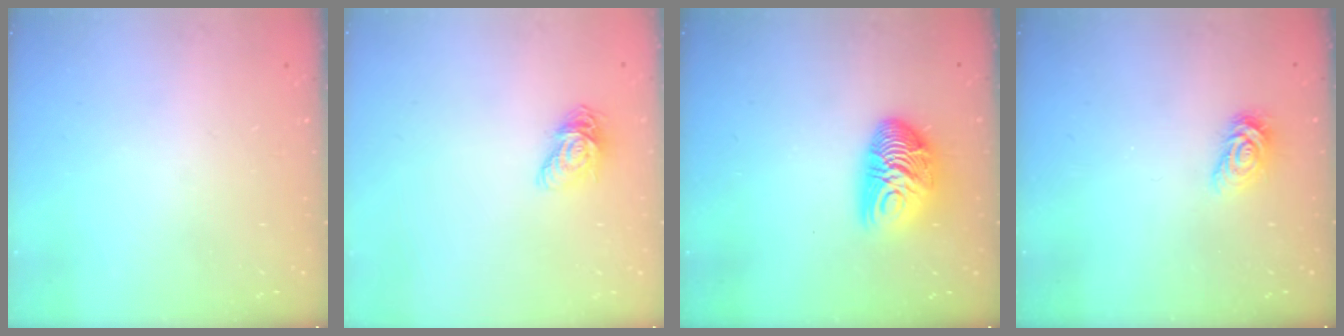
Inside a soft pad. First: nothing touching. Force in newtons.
{"total": 8.4, "press": 8.4, "slide": 0.3}
{"total": 12.5, "press": 12.5, "slide": 0.3}
{"total": 5.2, "press": 5.2, "slide": 0.1}